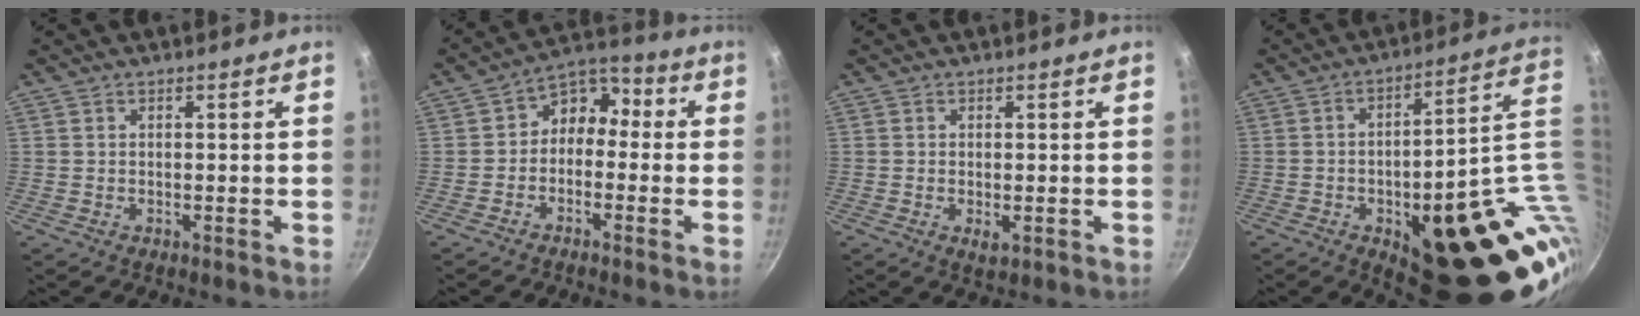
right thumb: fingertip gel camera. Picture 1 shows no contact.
{"total": 7.0, "force": [-1.2, 5.6, 4.1], "torque": [-0.030, 0.041, -0.040]}
{"total": 2.0, "force": [-0.5, 0.9, 1.7], "torque": [-0.029, -0.006, -0.006]}
{"total": 27.7, "force": [-2.4, 11.0, 25.3], "torque": [-0.265, 0.000, -0.008]}